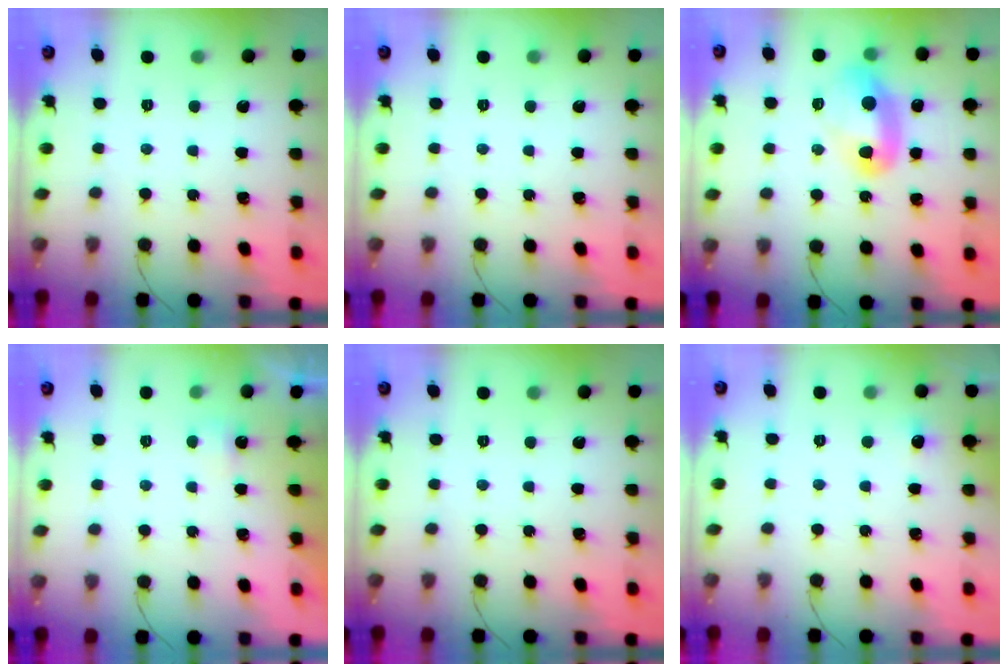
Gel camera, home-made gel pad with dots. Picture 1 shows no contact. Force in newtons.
{"total": 0.0}
{"total": 11.1, "press": 10.9, "slide": 2.2}
{"total": 1.6, "press": 1.5, "slide": 0.6}
{"total": 0.0}
{"total": 3.2, "press": 2.9, "slide": 1.3}